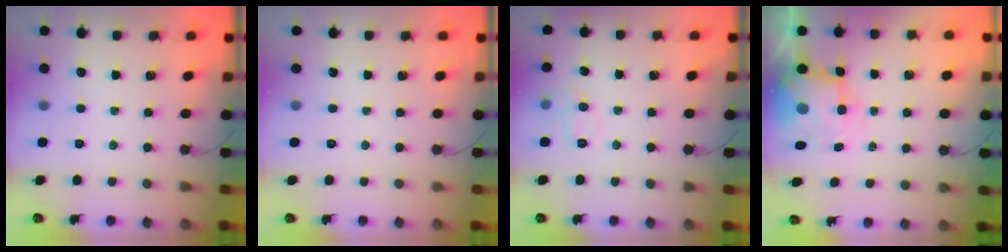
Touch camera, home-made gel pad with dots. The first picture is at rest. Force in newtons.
{"total": 0.0}
{"total": 7.4, "press": 7.2, "slide": 1.7}
{"total": 7.8, "press": 7.7, "slide": 1.3}